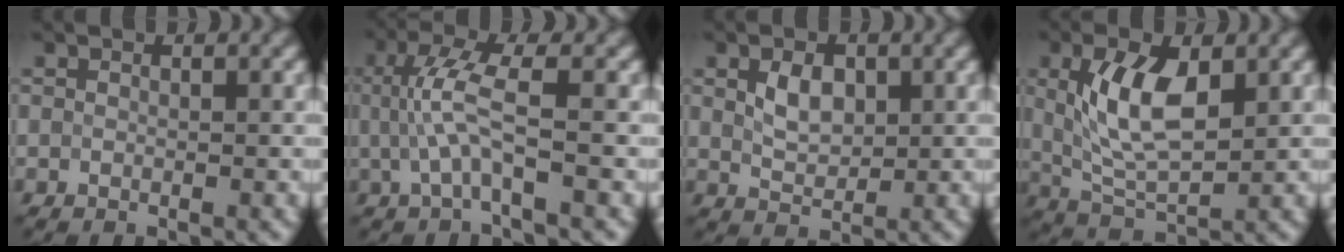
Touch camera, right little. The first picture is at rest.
{"total": 3.9, "force": [0.1, 0.6, 3.9], "torque": [-0.090, 0.005, 0.003]}
{"total": 2.8, "force": [0.8, 1.7, 2.0], "torque": [-0.043, 0.003, 0.016]}
{"total": 6.5, "force": [1.6, 3.0, 5.6], "torque": [-0.117, 0.004, 0.034]}